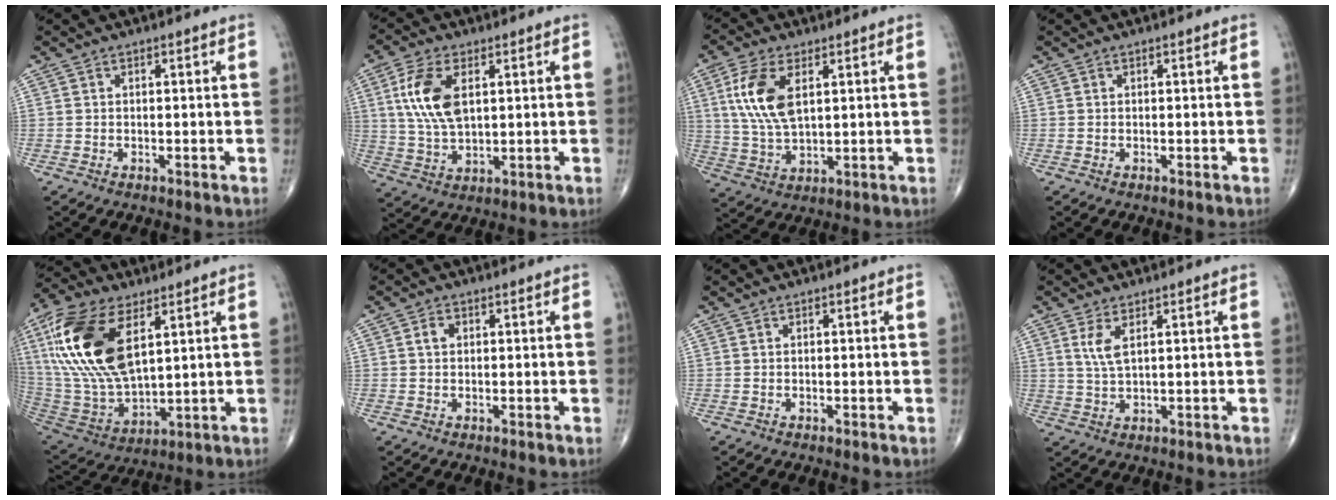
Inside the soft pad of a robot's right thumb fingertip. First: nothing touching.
{"total": 11.0, "force": [3.0, 5.8, 8.9], "torque": [-0.180, -0.007, 0.061]}
{"total": 11.0, "force": [3.4, 5.4, 8.9], "torque": [-0.188, -0.008, 0.071]}
{"total": 0.0}
{"total": 23.0, "force": [8.1, 11.3, 18.2], "torque": [-0.377, -0.026, 0.156]}
{"total": 2.0, "force": [0.5, 1.5, 1.3], "torque": [-0.020, 0.006, 0.008]}
{"total": 0.0}
{"total": 3.9, "force": [1.7, 1.3, 3.3], "torque": [-0.072, -0.008, 0.042]}